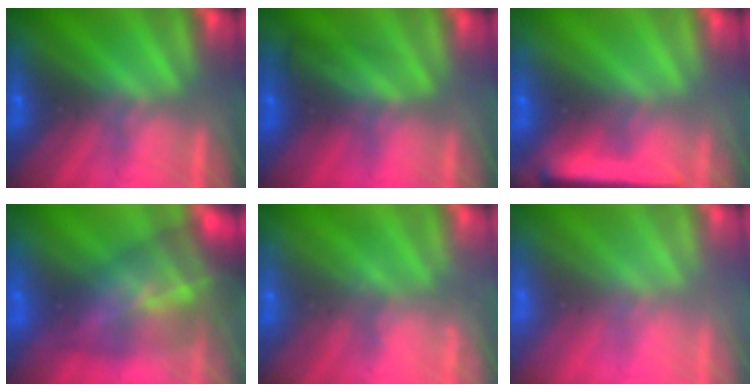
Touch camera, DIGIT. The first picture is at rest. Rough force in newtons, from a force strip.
{"total": 2.4}
{"total": 7.8}
{"total": 7.5}
{"total": 2.4}
{"total": 4.0}